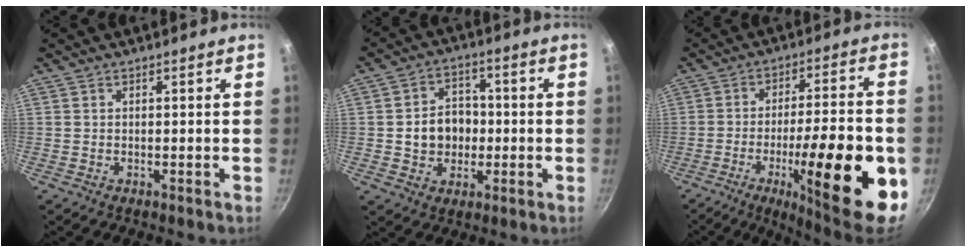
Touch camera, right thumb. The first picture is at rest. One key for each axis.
{"total": 9.1, "fx": -0.5, "fy": 7.5, "fz": 5.1, "tx": -0.052, "ty": 0.017, "tz": -0.011}
{"total": 24.2, "fx": -7.4, "fy": 6.0, "fz": 22.2, "tx": -0.299, "ty": 0.023, "tz": -0.102}